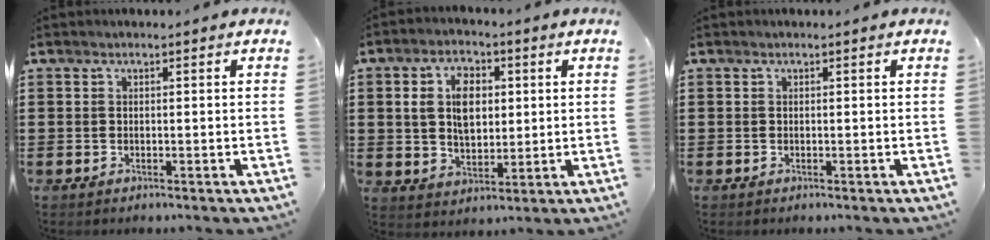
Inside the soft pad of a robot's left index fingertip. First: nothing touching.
{"total": 7.3, "force": [1.7, 4.7, 5.3], "torque": [-0.108, 0.009, 0.023]}
{"total": 0.0}